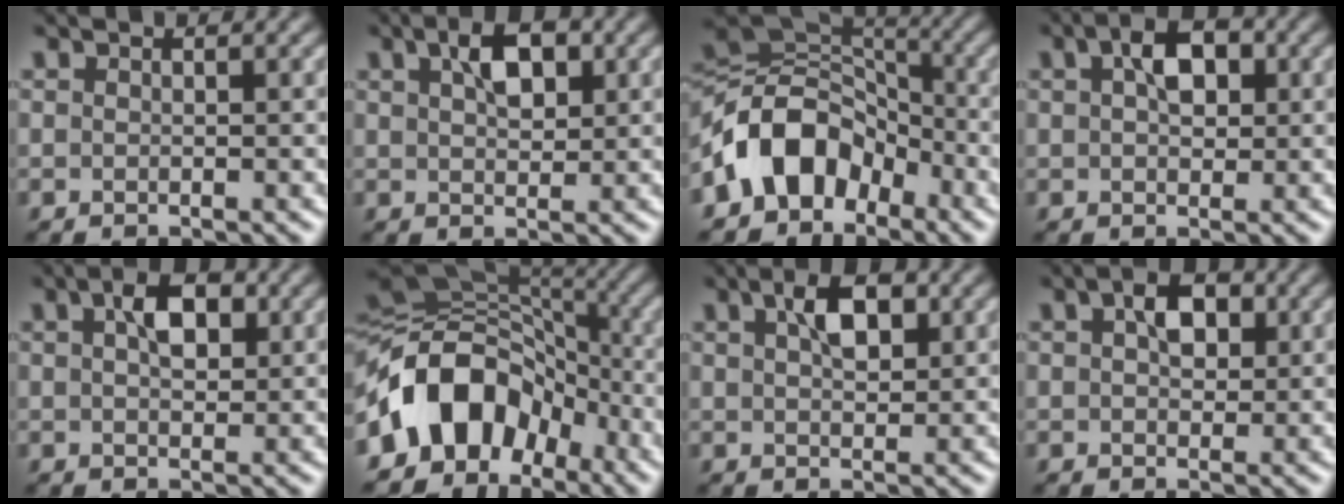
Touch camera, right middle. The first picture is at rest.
{"total": 3.7, "force": [1.5, 1.9, 2.8], "torque": [-0.049, 0.009, 0.027]}
{"total": 8.5, "force": [-4.0, 5.9, 4.6], "torque": [-0.060, 0.015, -0.090]}
{"total": 4.2, "force": [1.2, 2.6, 3.0], "torque": [-0.050, 0.011, 0.015]}
{"total": 3.8, "force": [1.2, 2.1, 2.9], "torque": [-0.050, 0.009, 0.018]}
{"total": 11.2, "force": [-5.0, 8.0, 6.1], "torque": [-0.094, 0.024, -0.114]}
{"total": 3.7, "force": [1.5, 1.9, 2.9], "torque": [-0.052, 0.009, 0.027]}
{"total": 3.4, "force": [1.1, 2.2, 2.4], "torque": [-0.040, 0.008, 0.014]}